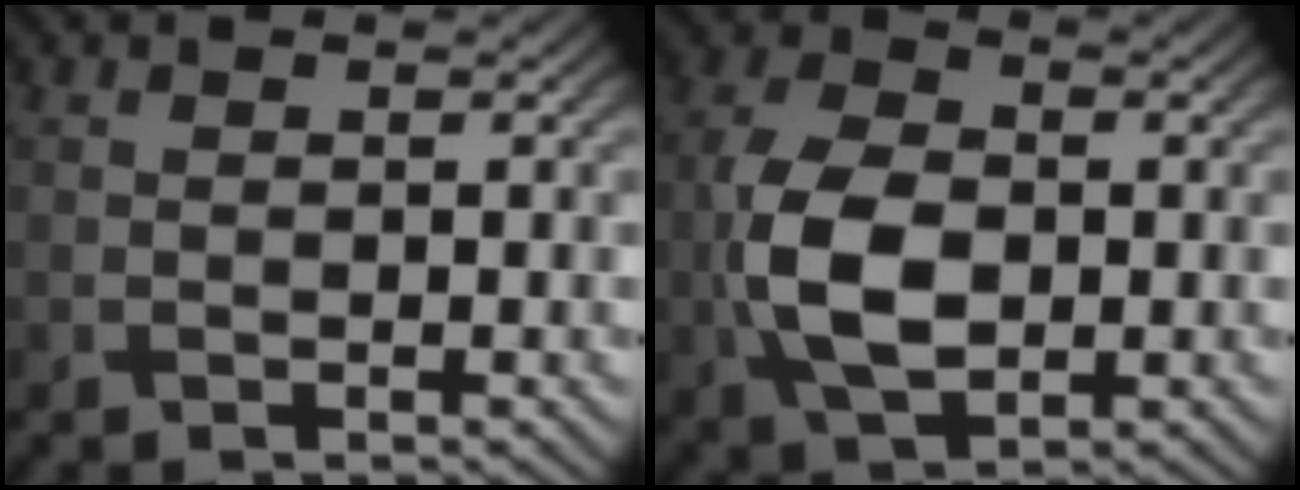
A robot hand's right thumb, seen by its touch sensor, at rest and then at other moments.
{"total": 8.8, "force": [-1.2, 5.2, 6.9], "torque": [-0.160, 0.000, -0.028]}